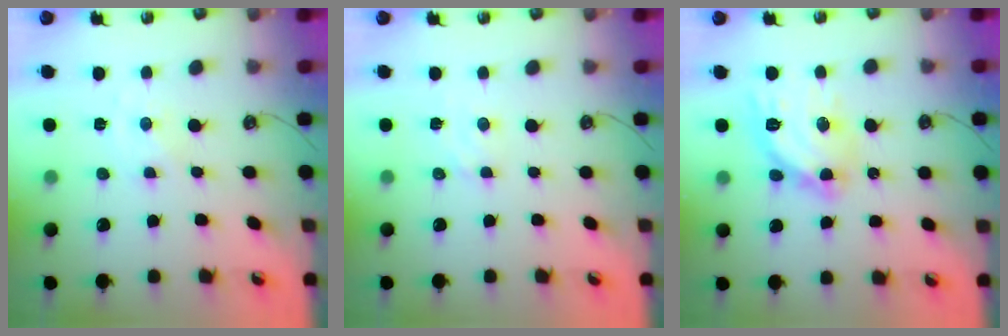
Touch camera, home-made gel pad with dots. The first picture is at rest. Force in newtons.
{"total": 2.4, "press": 2.4, "slide": 0.4}
{"total": 15.0, "press": 15.0, "slide": 1.5}